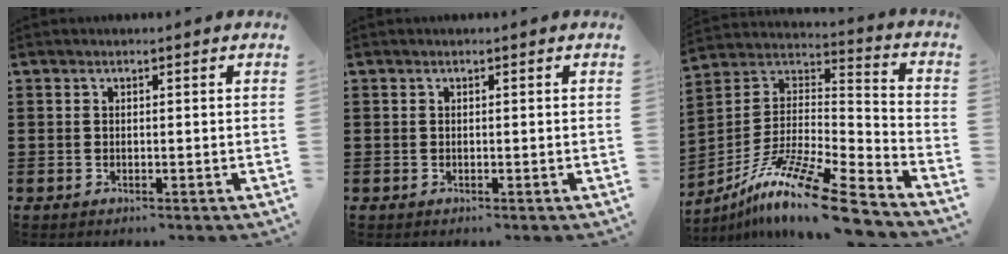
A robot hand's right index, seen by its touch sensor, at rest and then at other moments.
{"total": 0.0}
{"total": 14.9, "force": [-11.2, 1.3, 9.6], "torque": [-0.172, 0.023, -0.209]}